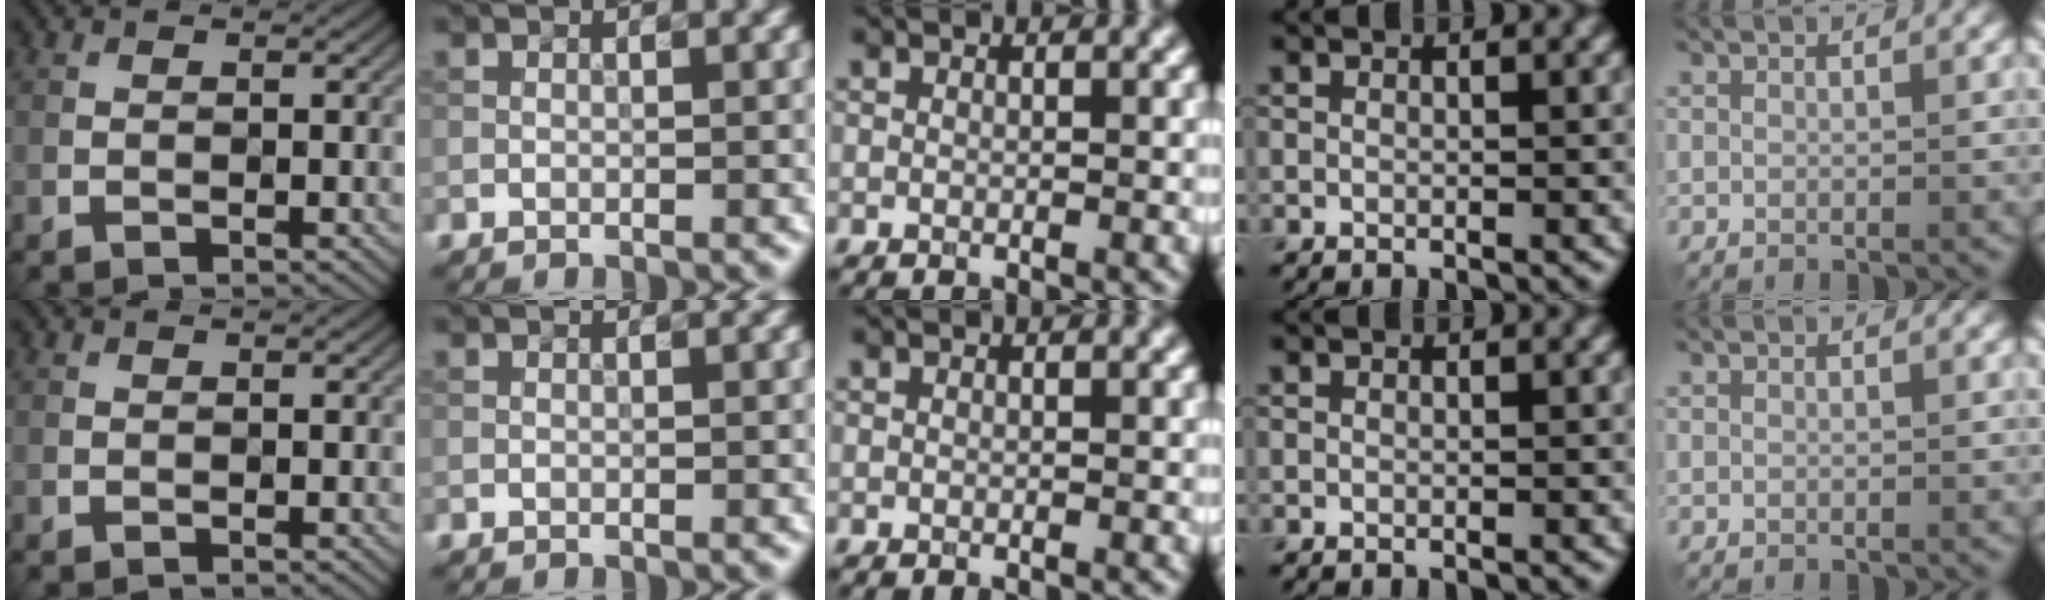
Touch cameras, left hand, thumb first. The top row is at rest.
{}